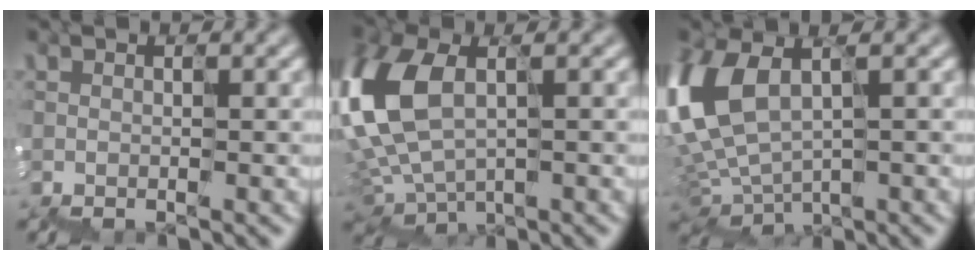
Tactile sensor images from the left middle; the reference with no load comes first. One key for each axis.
{"total": 8.9, "fx": 1.4, "fy": 5.3, "fz": 6.9, "tx": -0.225, "ty": 0.007, "tz": 0.031}
{"total": 8.1, "fx": 2.3, "fy": 4.6, "fz": 6.2, "tx": -0.200, "ty": 0.003, "tz": 0.055}